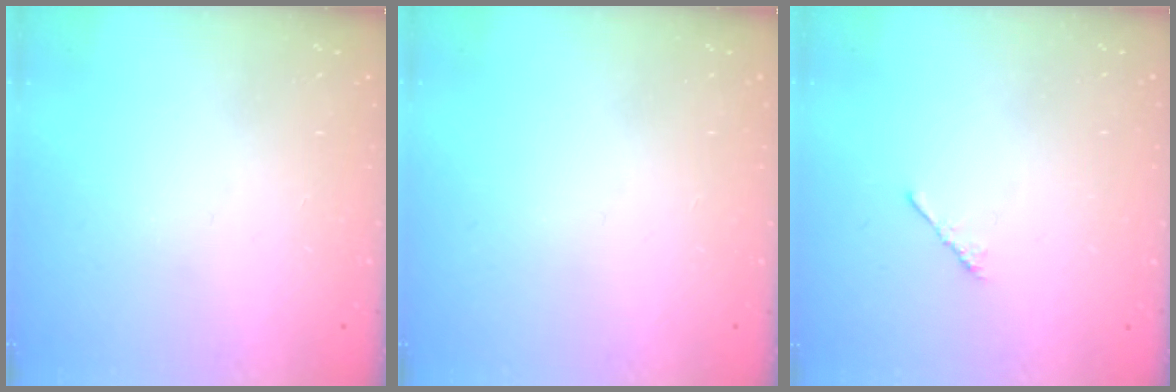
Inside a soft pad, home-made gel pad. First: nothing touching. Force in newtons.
{"total": 0.0}
{"total": 2.3, "press": 2.2, "slide": 0.6}